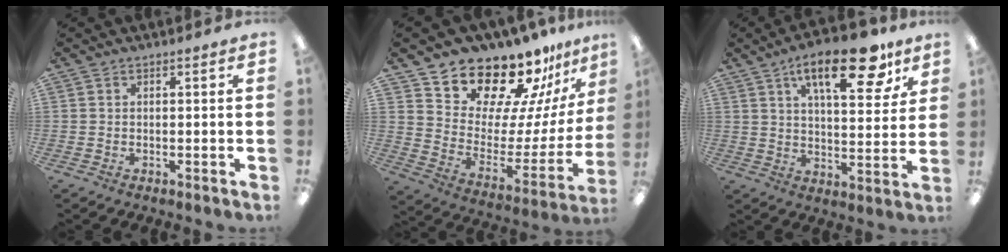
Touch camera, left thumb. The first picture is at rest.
{"total": 17.2, "force": [15.8, 5.7, 3.8], "torque": [-0.080, -0.142, 0.277]}
{"total": 19.2, "force": [10.6, 7.7, 14.1], "torque": [-0.199, -0.043, 0.164]}